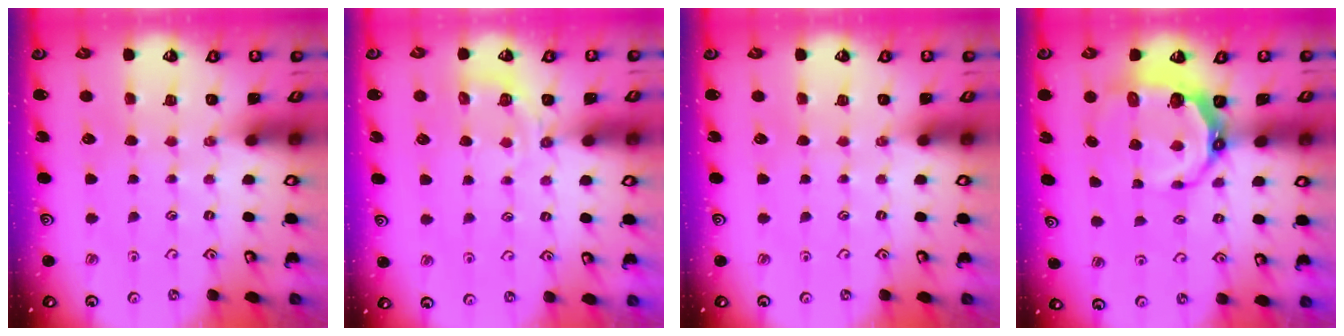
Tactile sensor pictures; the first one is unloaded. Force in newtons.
{"total": 4.8, "press": 4.3, "slide": 2.2}
{"total": 0.0}
{"total": 8.0, "press": 6.8, "slide": 4.1}